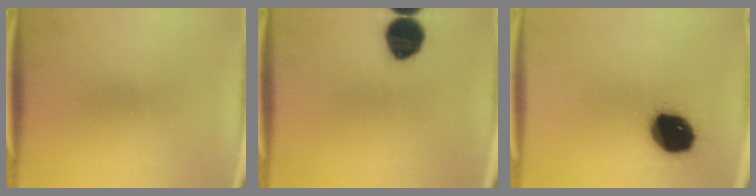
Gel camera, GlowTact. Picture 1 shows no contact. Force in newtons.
{"total": 11.6}
{"total": 17.4}